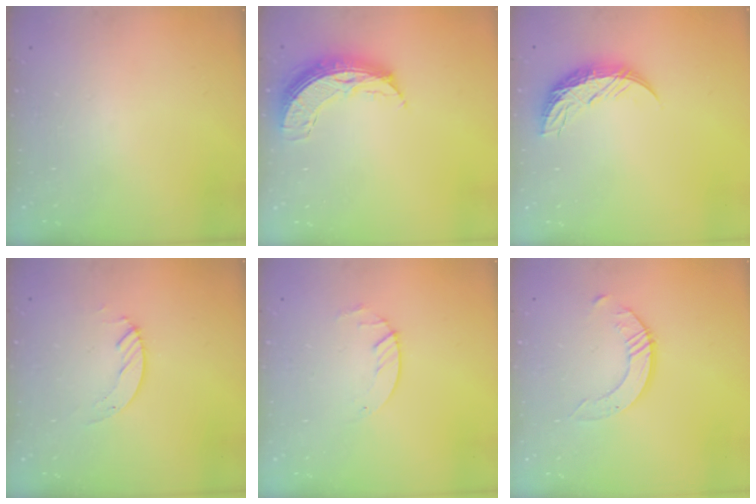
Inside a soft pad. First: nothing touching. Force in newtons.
{"total": 8.6, "press": 8.6, "slide": 0.7}
{"total": 9.3, "press": 9.3, "slide": 0.7}
{"total": 2.7, "press": 2.7, "slide": 0.2}
{"total": 1.8, "press": 1.8, "slide": 0.2}
{"total": 2.5, "press": 2.5, "slide": 0.3}